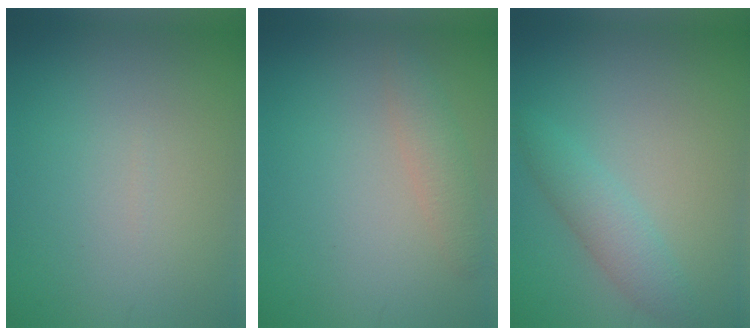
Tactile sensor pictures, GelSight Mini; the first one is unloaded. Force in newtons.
{"total": 2.1, "press": 2.1, "slide": 0.1}
{"total": 2.8, "press": 2.8, "slide": 0.2}